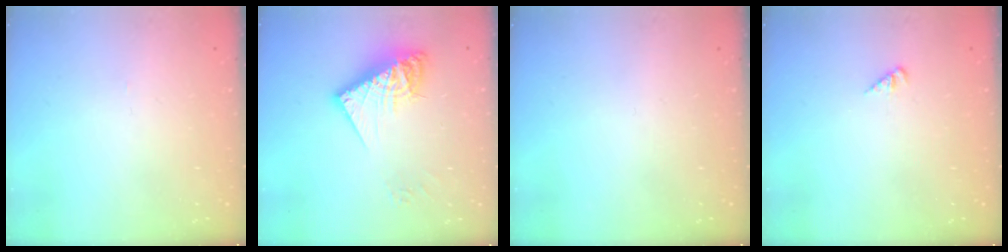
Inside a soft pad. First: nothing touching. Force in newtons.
{"total": 14.3, "press": 14.2, "slide": 1.4}
{"total": 0.0}
{"total": 1.8, "press": 1.8, "slide": 0.3}